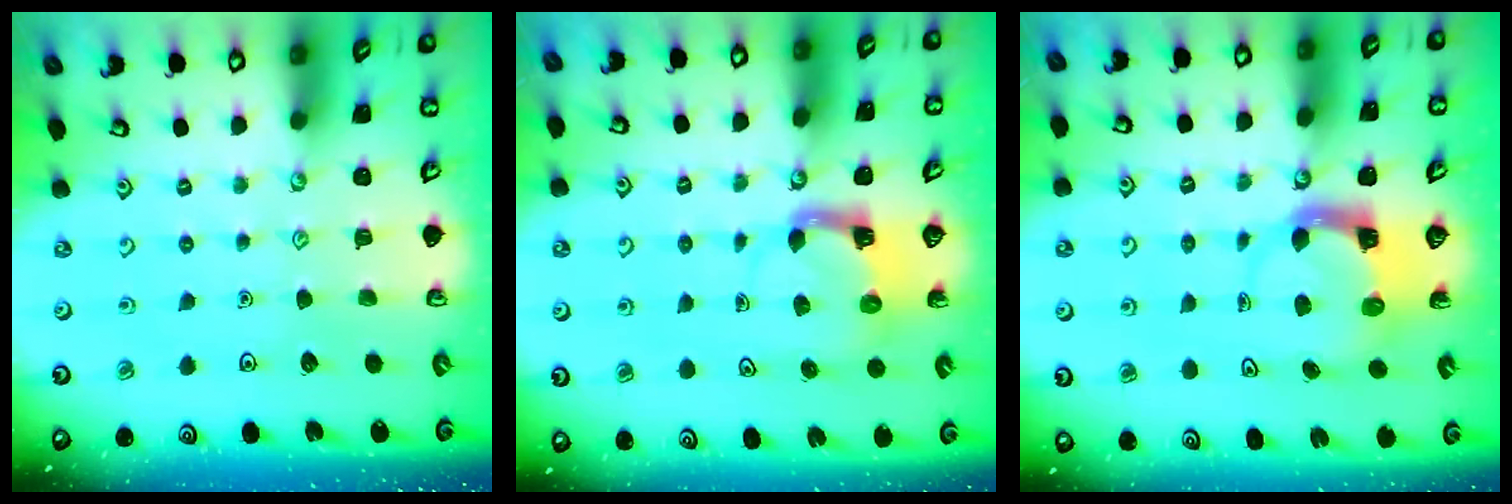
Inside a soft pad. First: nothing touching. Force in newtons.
{"total": 3.9, "press": 3.8, "slide": 0.7}
{"total": 3.7, "press": 3.6, "slide": 0.6}